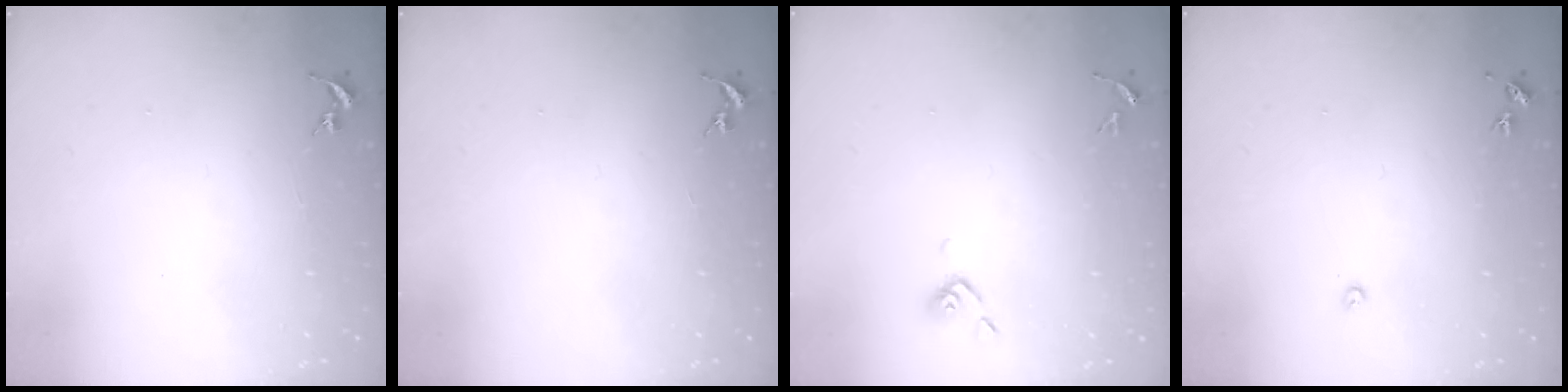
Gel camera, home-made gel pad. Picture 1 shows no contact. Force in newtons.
{"total": 0.0}
{"total": 4.4, "press": 4.4, "slide": 0.7}
{"total": 2.4, "press": 2.4, "slide": 0.3}